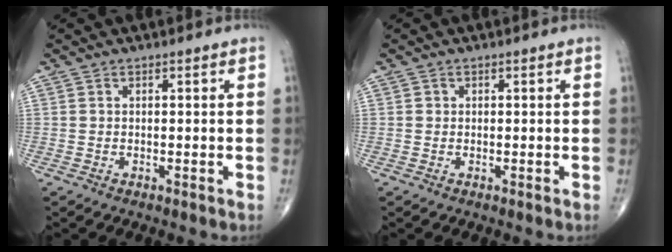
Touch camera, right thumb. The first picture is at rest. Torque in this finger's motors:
{"motor_torque": [0.19, 0.08, 0.24, -0.07, -0.02]}